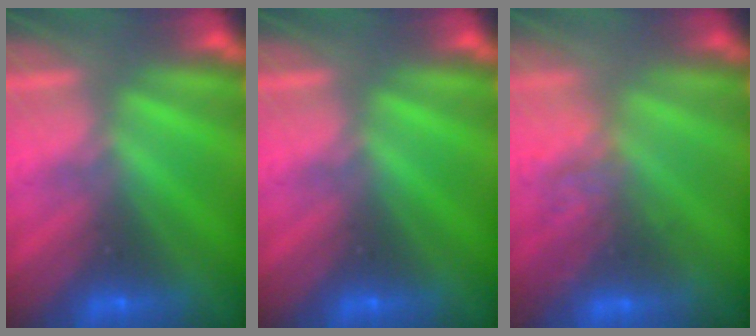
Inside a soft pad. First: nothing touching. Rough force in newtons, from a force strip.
{"total": 0.0}
{"total": 2.9}